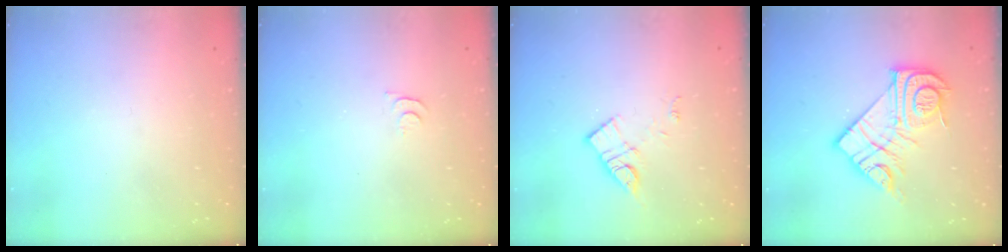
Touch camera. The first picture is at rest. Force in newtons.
{"total": 5.2, "press": 5.1, "slide": 0.5}
{"total": 10.4, "press": 10.4, "slide": 0.6}
{"total": 16.9, "press": 16.9, "slide": 1.5}